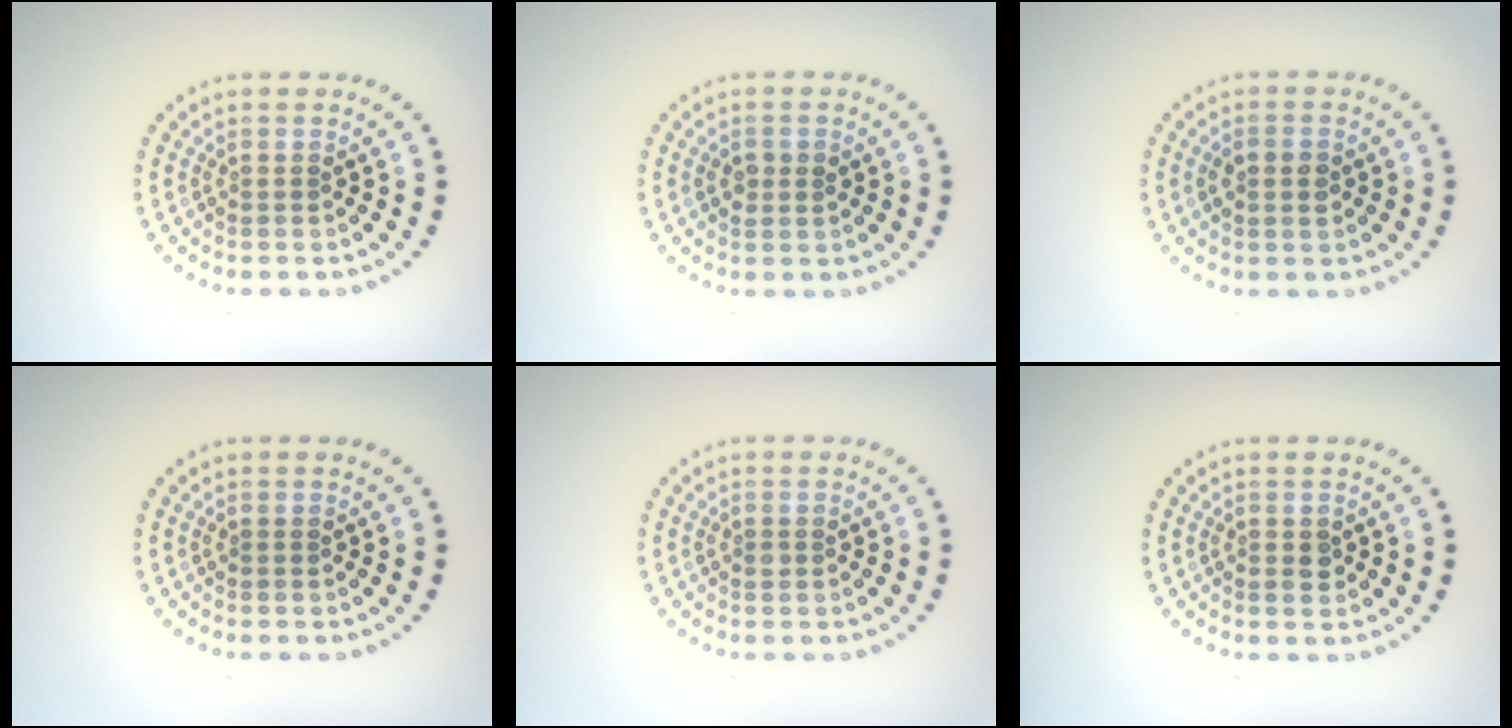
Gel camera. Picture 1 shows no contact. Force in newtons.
{"total": 1.5, "press": 1.5, "slide": 0.2}
{"total": 1.8, "press": 1.8, "slide": 0.1}
{"total": 0.0}
{"total": 0.6, "press": 0.6, "slide": 0.1}
{"total": 1.2, "press": 1.1, "slide": 0.3}